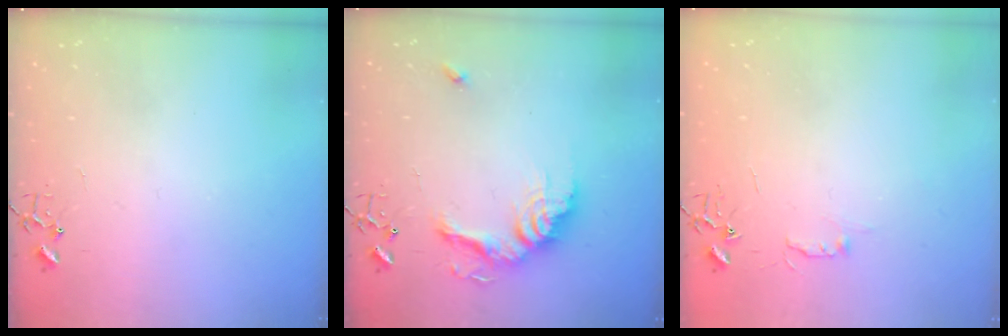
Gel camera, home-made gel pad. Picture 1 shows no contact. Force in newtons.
{"total": 17.3, "press": 17.2, "slide": 1.5}
{"total": 4.4, "press": 4.4, "slide": 0.6}